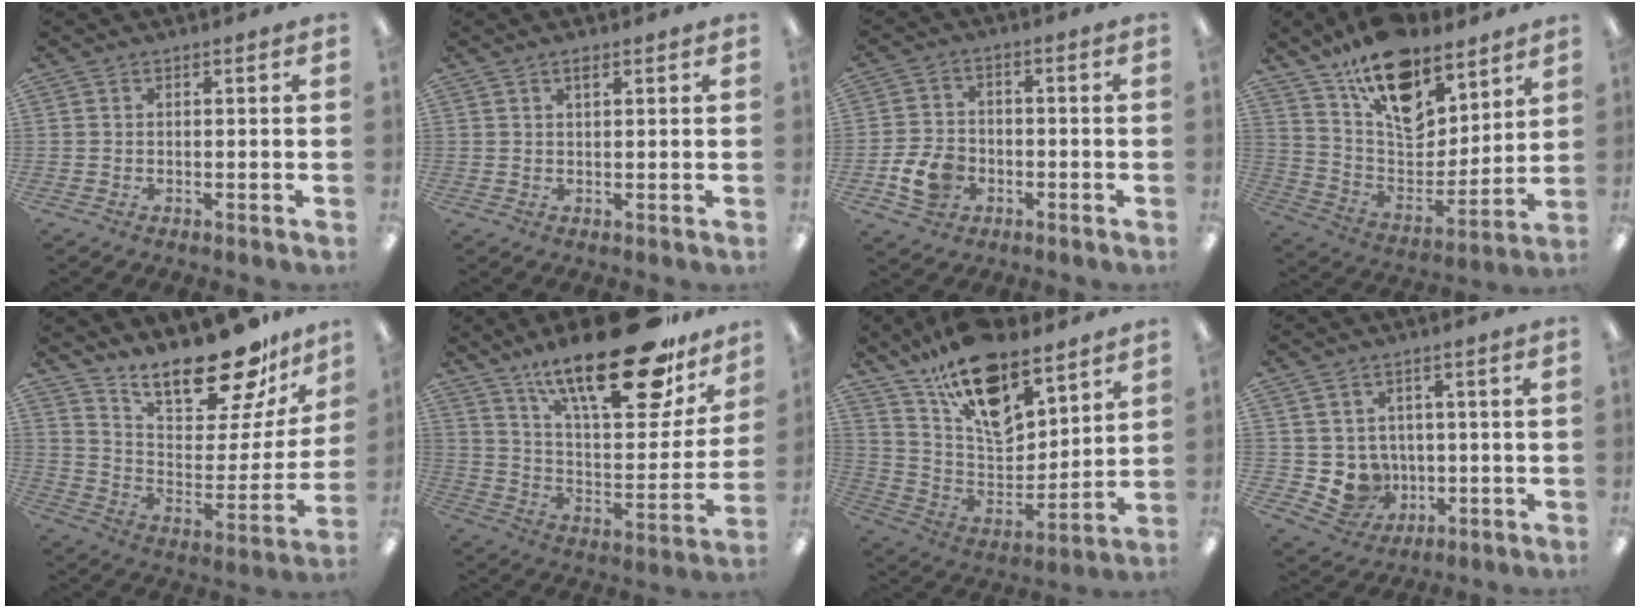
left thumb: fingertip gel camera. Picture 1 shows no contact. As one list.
[{"total": 1.6, "force": [1.1, 0.5, 1.1], "torque": [-0.025, 0.003, 0.020]}, {"total": 7.8, "force": [-2.8, 5.9, 4.2], "torque": [-0.098, 0.014, -0.051]}, {"total": 18.4, "force": [12.4, 10.0, 9.1], "torque": [-0.154, -0.085, 0.225]}, {"total": 22.0, "force": [18.6, 6.4, 9.9], "torque": [-0.159, -0.139, 0.316]}, {"total": 27.6, "force": [19.2, 8.9, 17.7], "torque": [-0.262, -0.122, 0.316]}, {"total": 18.8, "force": [12.9, 8.9, 10.4], "torque": [-0.181, -0.085, 0.233]}, {"total": 6.9, "force": [0.6, 6.8, 0.9], "torque": [-0.037, -0.011, 0.024]}]